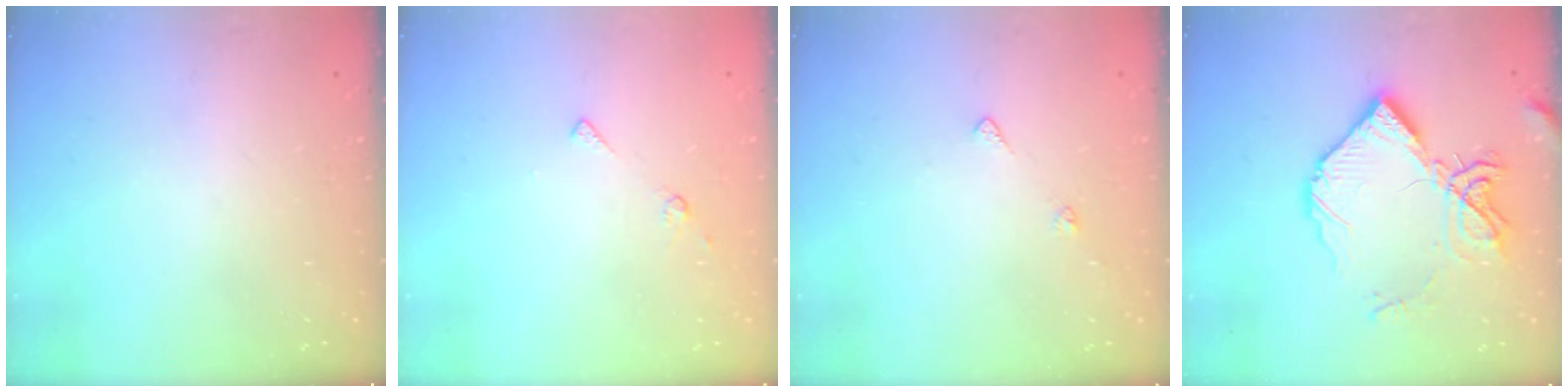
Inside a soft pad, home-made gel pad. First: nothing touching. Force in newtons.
{"total": 5.4, "press": 5.3, "slide": 0.7}
{"total": 5.5, "press": 5.5, "slide": 0.7}
{"total": 15.4, "press": 15.3, "slide": 1.2}